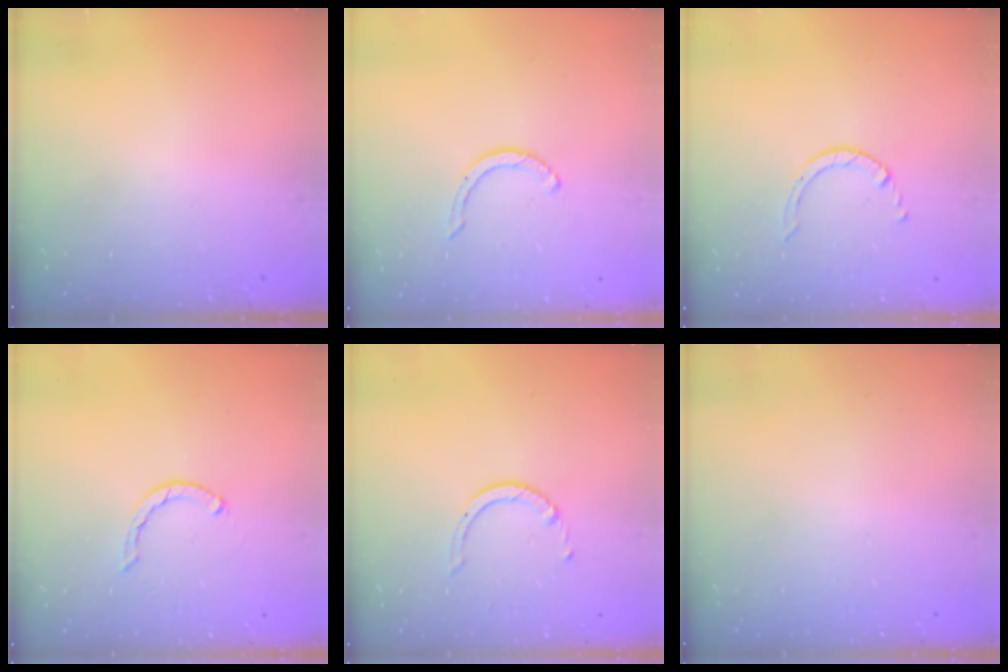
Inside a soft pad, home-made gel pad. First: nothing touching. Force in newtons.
{"total": 3.1, "press": 3.0, "slide": 0.3}
{"total": 2.5, "press": 2.4, "slide": 0.3}
{"total": 2.0, "press": 2.0, "slide": 0.2}
{"total": 2.3, "press": 2.3, "slide": 0.3}
{"total": 2.5, "press": 2.5, "slide": 0.2}